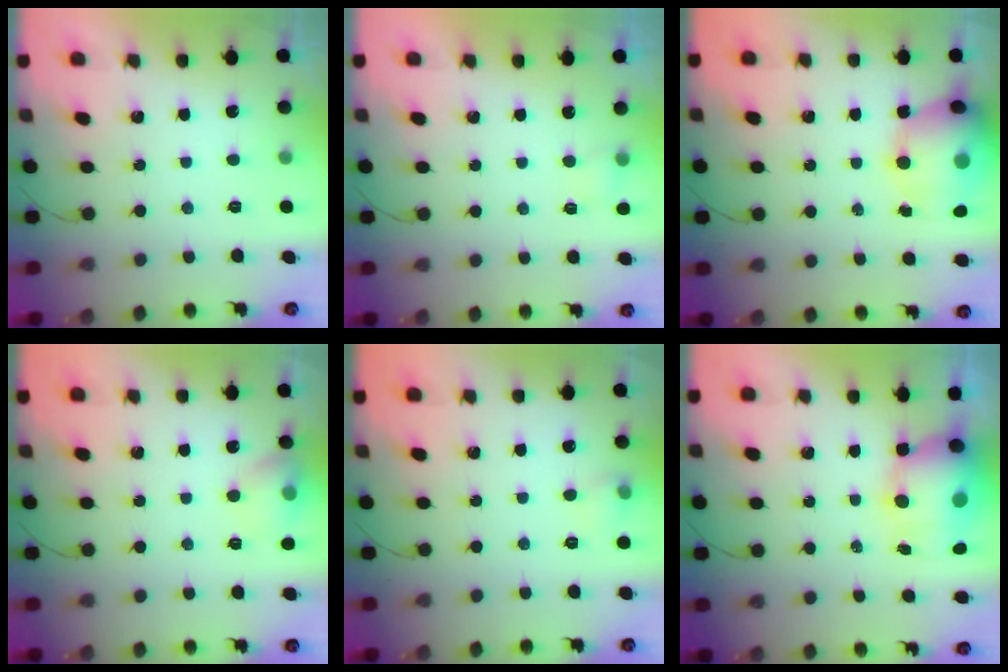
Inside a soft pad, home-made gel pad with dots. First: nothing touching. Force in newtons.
{"total": 2.6, "press": 2.5, "slide": 0.7}
{"total": 19.3, "press": 18.8, "slide": 4.2}
{"total": 9.2, "press": 9.1, "slide": 1.4}
{"total": 5.4, "press": 5.4, "slide": 1.0}
{"total": 12.3, "press": 11.9, "slide": 3.0}